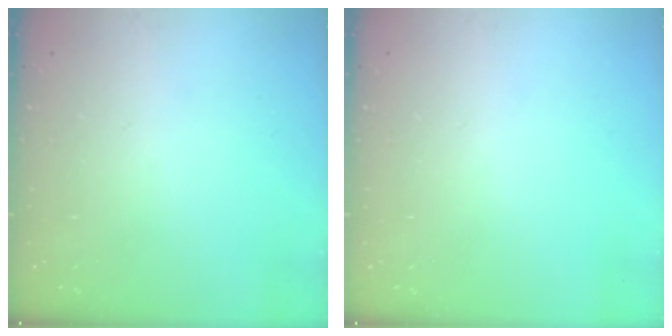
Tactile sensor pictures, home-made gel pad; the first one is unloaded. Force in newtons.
{"total": 0.0}